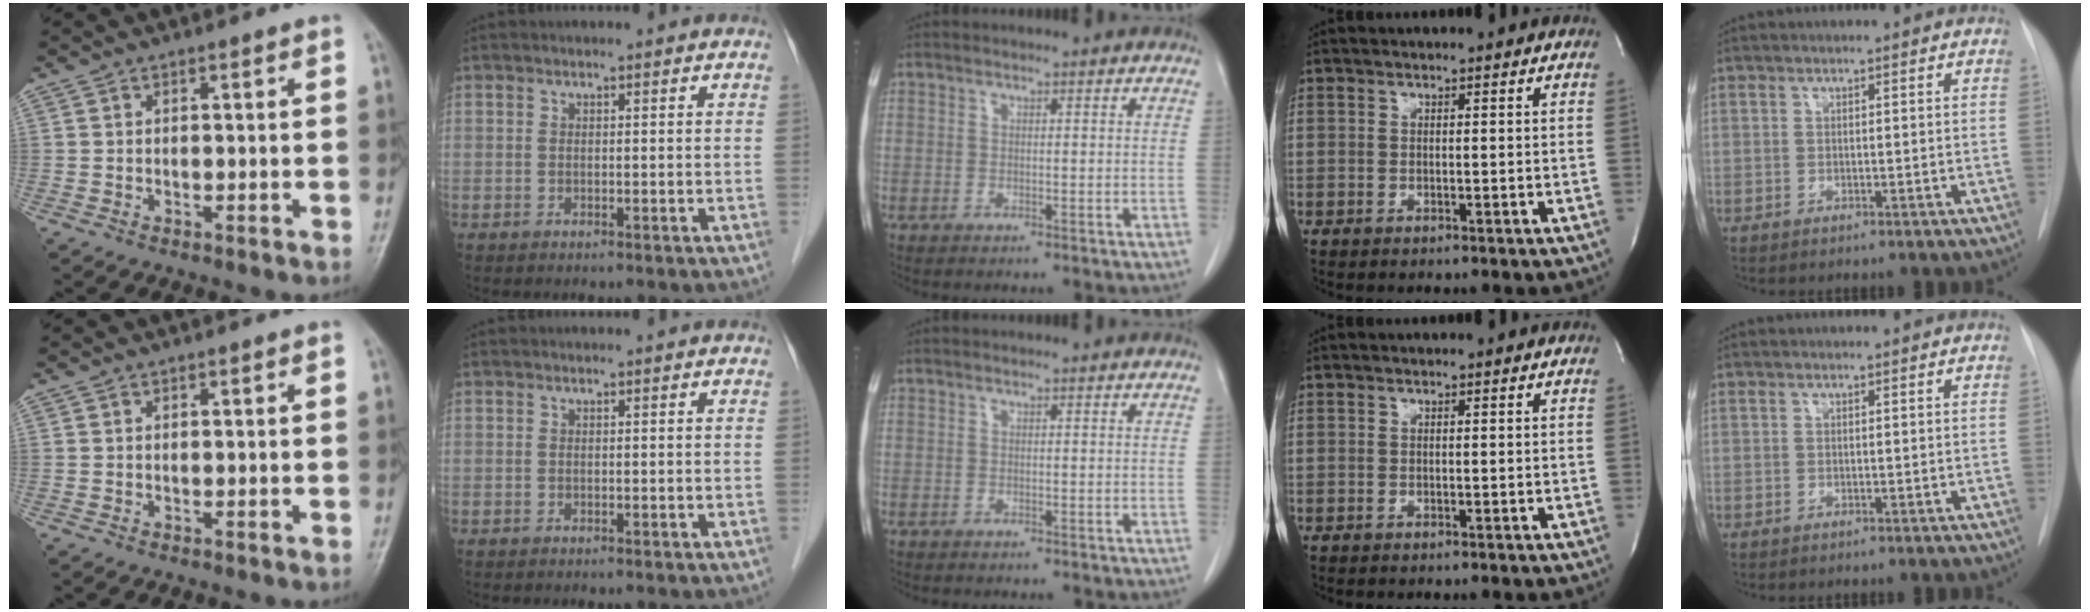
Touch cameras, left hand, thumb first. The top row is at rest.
{}